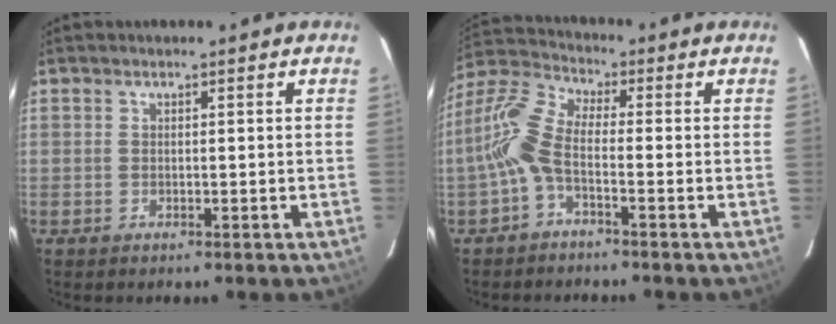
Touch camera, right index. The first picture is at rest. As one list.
[{"total": 7.8, "force": [-2.3, 2.8, 6.9], "torque": [-0.163, 0.017, -0.054]}]